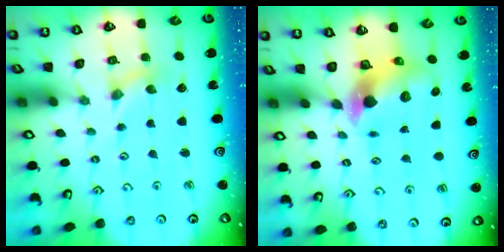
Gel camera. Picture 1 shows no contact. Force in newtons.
{"total": 5.9, "press": 5.8, "slide": 0.7}